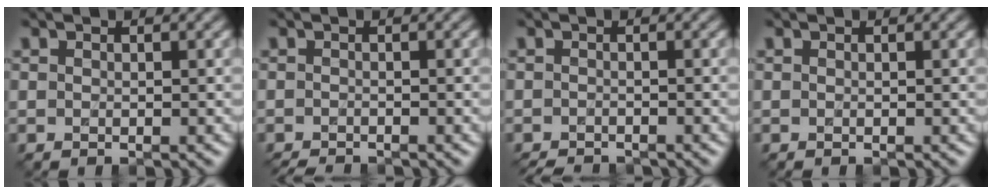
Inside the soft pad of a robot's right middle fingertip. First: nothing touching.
{"total": 1.9, "force": [-1.9, 0.2, 0.5], "torque": [-0.005, -0.013, -0.033]}
{"total": 2.5, "force": [-2.5, 0.2, 0.6], "torque": [-0.003, -0.012, -0.040]}
{"total": 0.0}